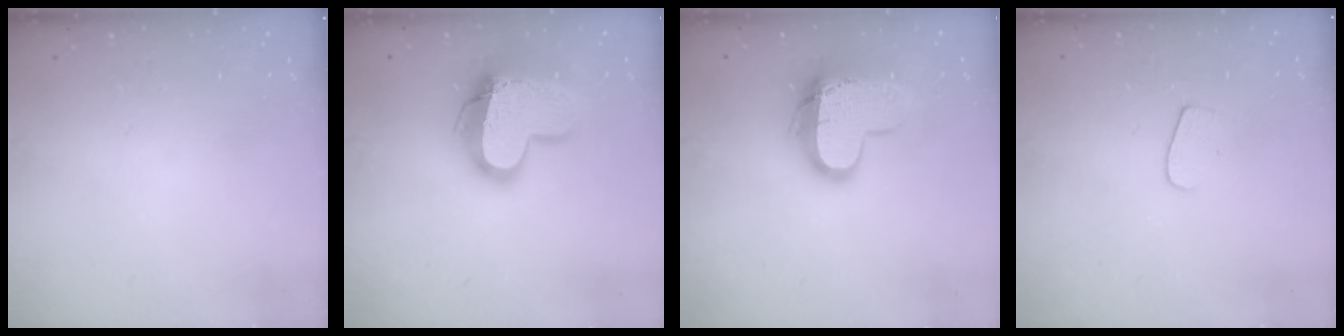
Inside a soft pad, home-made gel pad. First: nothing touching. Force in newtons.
{"total": 16.9, "press": 16.8, "slide": 1.5}
{"total": 14.4, "press": 14.4, "slide": 1.0}
{"total": 5.0, "press": 5.0, "slide": 0.4}